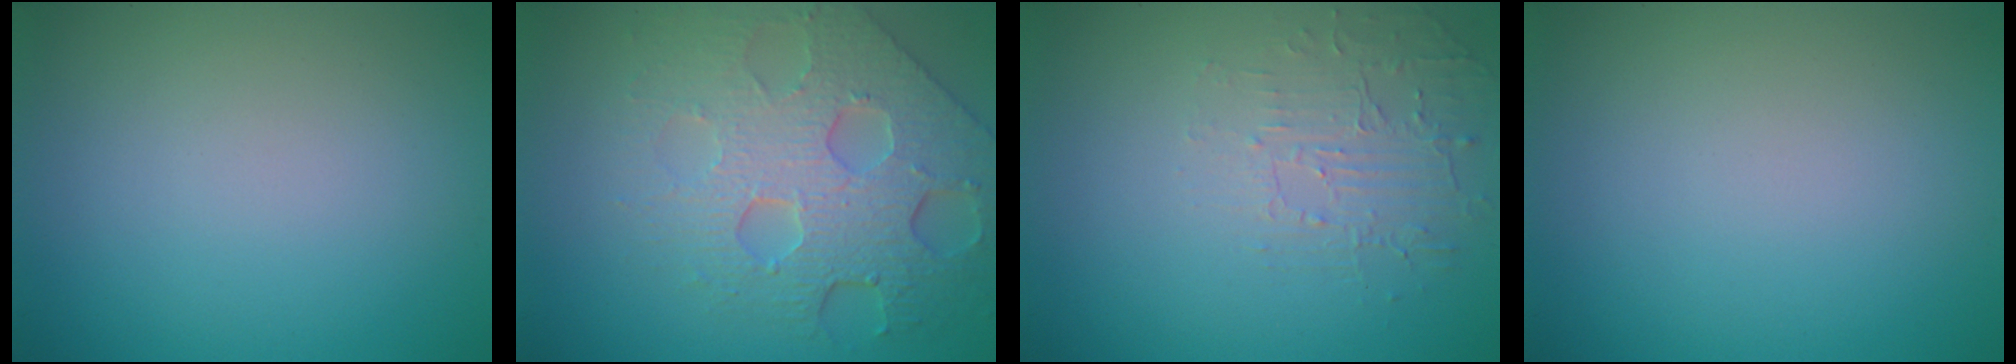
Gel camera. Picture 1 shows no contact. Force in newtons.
{"total": 8.0, "press": 5.5, "slide": 5.9}
{"total": 1.9, "press": 0.8, "slide": 1.7}
{"total": 0.0}